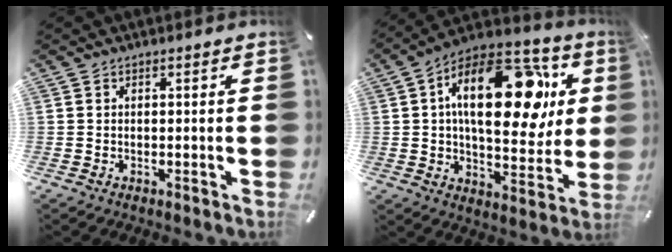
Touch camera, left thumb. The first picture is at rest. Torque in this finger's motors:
{"motor_torque": [2.45, 2.56, 1.89, -0.88, 0.47]}